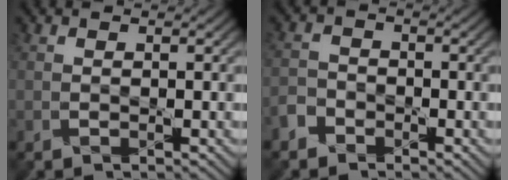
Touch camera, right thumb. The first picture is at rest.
{"total": 2.7, "force": [-2.1, 1.6, 0.3], "torque": [-0.012, 0.003, -0.053]}